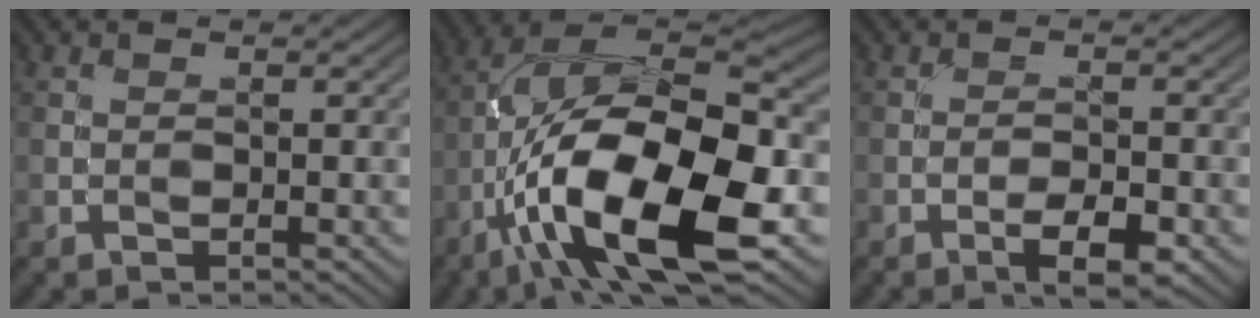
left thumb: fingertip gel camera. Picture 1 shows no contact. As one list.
[{"total": 17.8, "force": [-6.5, 6.7, 15.2], "torque": [-0.280, -0.001, -0.117]}, {"total": 4.1, "force": [-2.2, 1.2, 3.2], "torque": [-0.053, 0.004, -0.034]}]